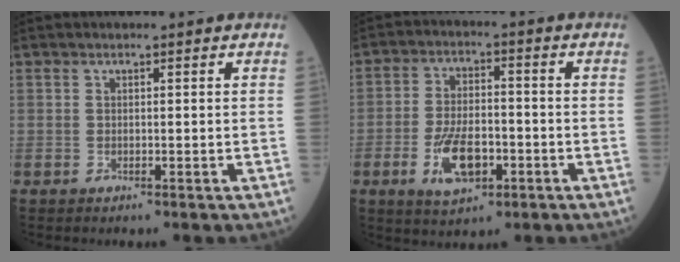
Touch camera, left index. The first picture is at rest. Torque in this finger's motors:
{"motor_torque": [1.35, 0.73, 0.24, 0.06]}